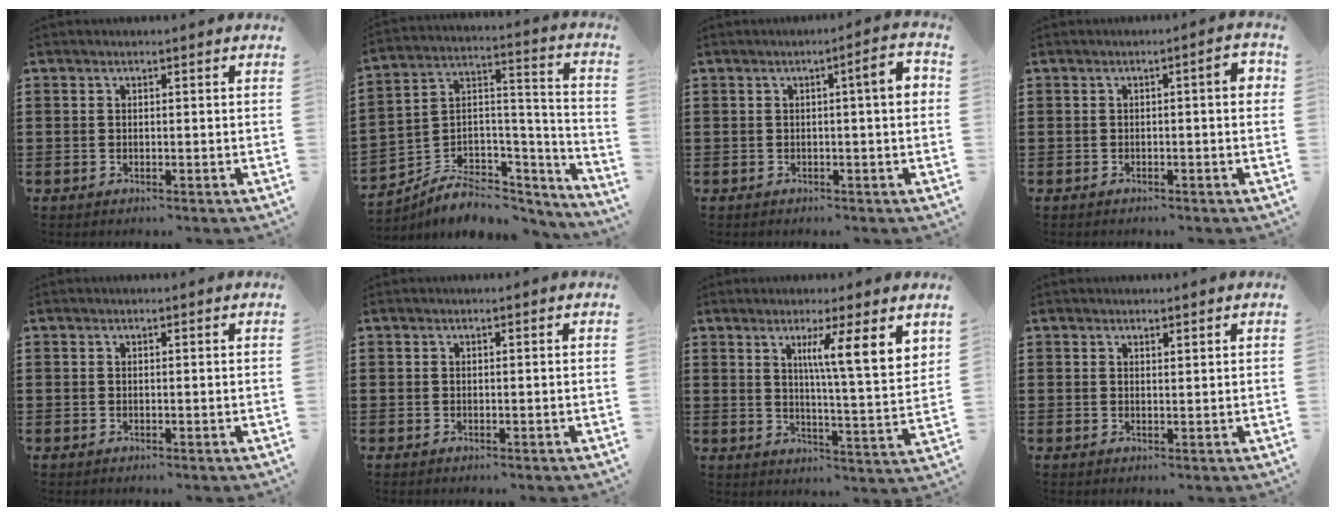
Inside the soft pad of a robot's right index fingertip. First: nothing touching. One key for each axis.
{"total": 6.3, "fx": -4.3, "fy": 4.0, "fz": 2.2, "tx": -0.052, "ty": 0.005, "tz": -0.078}
{"total": 4.2, "fx": 0.3, "fy": 0.4, "fz": 4.2, "tx": -0.061, "ty": -0.003, "tz": -0.001}
{"total": 2.6, "fx": -0.4, "fy": 0.5, "fz": 2.5, "tx": -0.035, "ty": -0.001, "tz": -0.010}
{"total": 0.0}
{"total": 0.0}
{"total": 7.6, "fx": 3.9, "fy": -0.2, "fz": 6.5, "tx": -0.112, "ty": -0.020, "tz": 0.058}
{"total": 0.8, "fx": 0.8, "fy": 0.1, "fz": 0.2, "tx": -0.004, "ty": 0.001, "tz": 0.015}